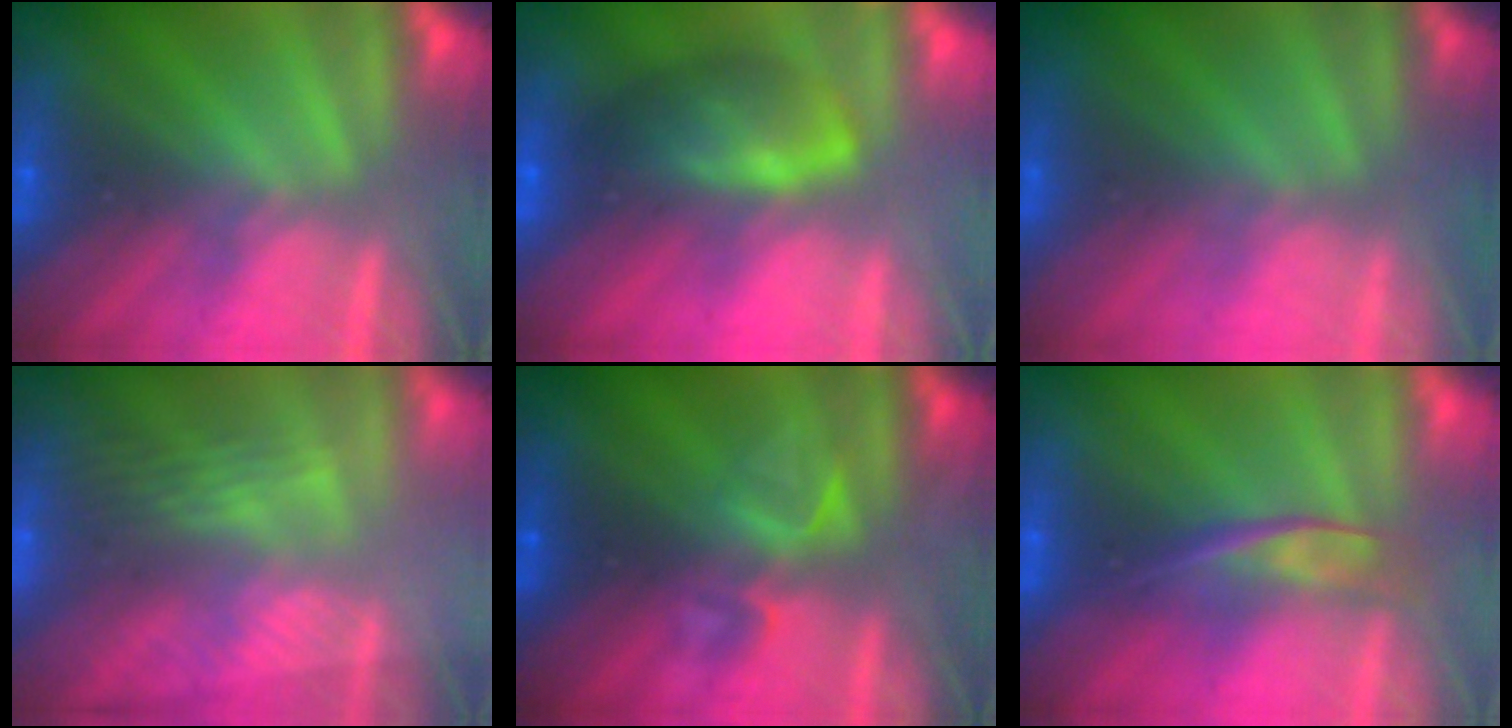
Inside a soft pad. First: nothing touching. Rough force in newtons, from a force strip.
{"total": 7.0}
{"total": 2.9}
{"total": 2.9}
{"total": 3.9}
{"total": 2.4}